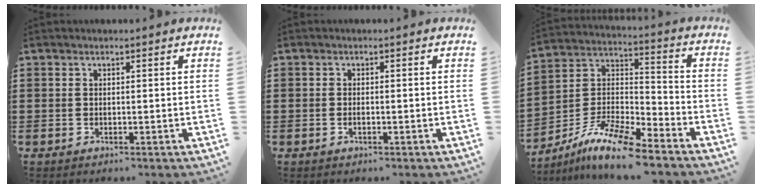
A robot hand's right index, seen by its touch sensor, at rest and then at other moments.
{"total": 0.7, "force": [-0.4, 0.1, 0.5], "torque": [-0.011, -0.006, -0.006]}
{"total": 10.5, "force": [-8.8, 1.5, 5.4], "torque": [-0.121, 0.007, -0.181]}